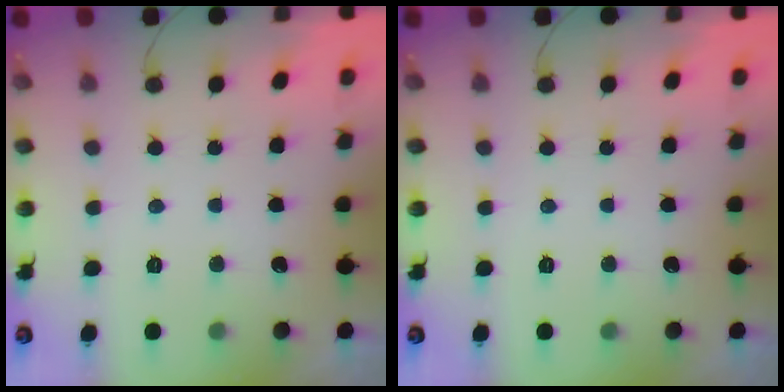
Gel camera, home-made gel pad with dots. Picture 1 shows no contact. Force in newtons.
{"total": 0.0}